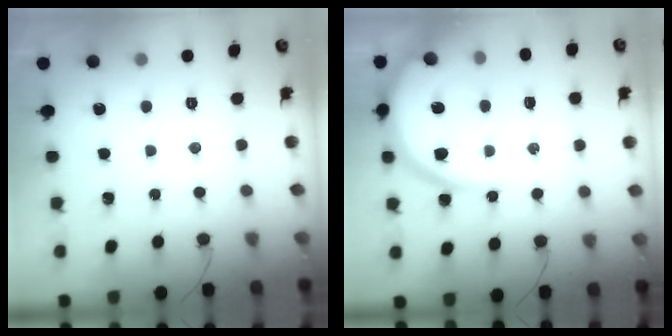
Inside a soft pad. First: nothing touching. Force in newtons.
{"total": 13.3, "press": 13.2, "slide": 1.4}